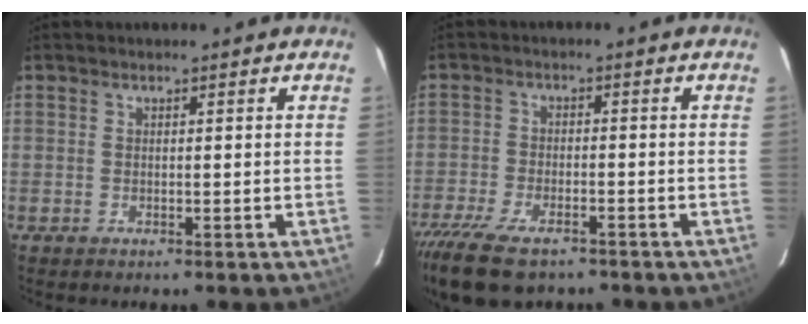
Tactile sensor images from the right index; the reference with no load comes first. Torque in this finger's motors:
{"motor_torque": [1.28, -0.86, 0.42, 0.08]}